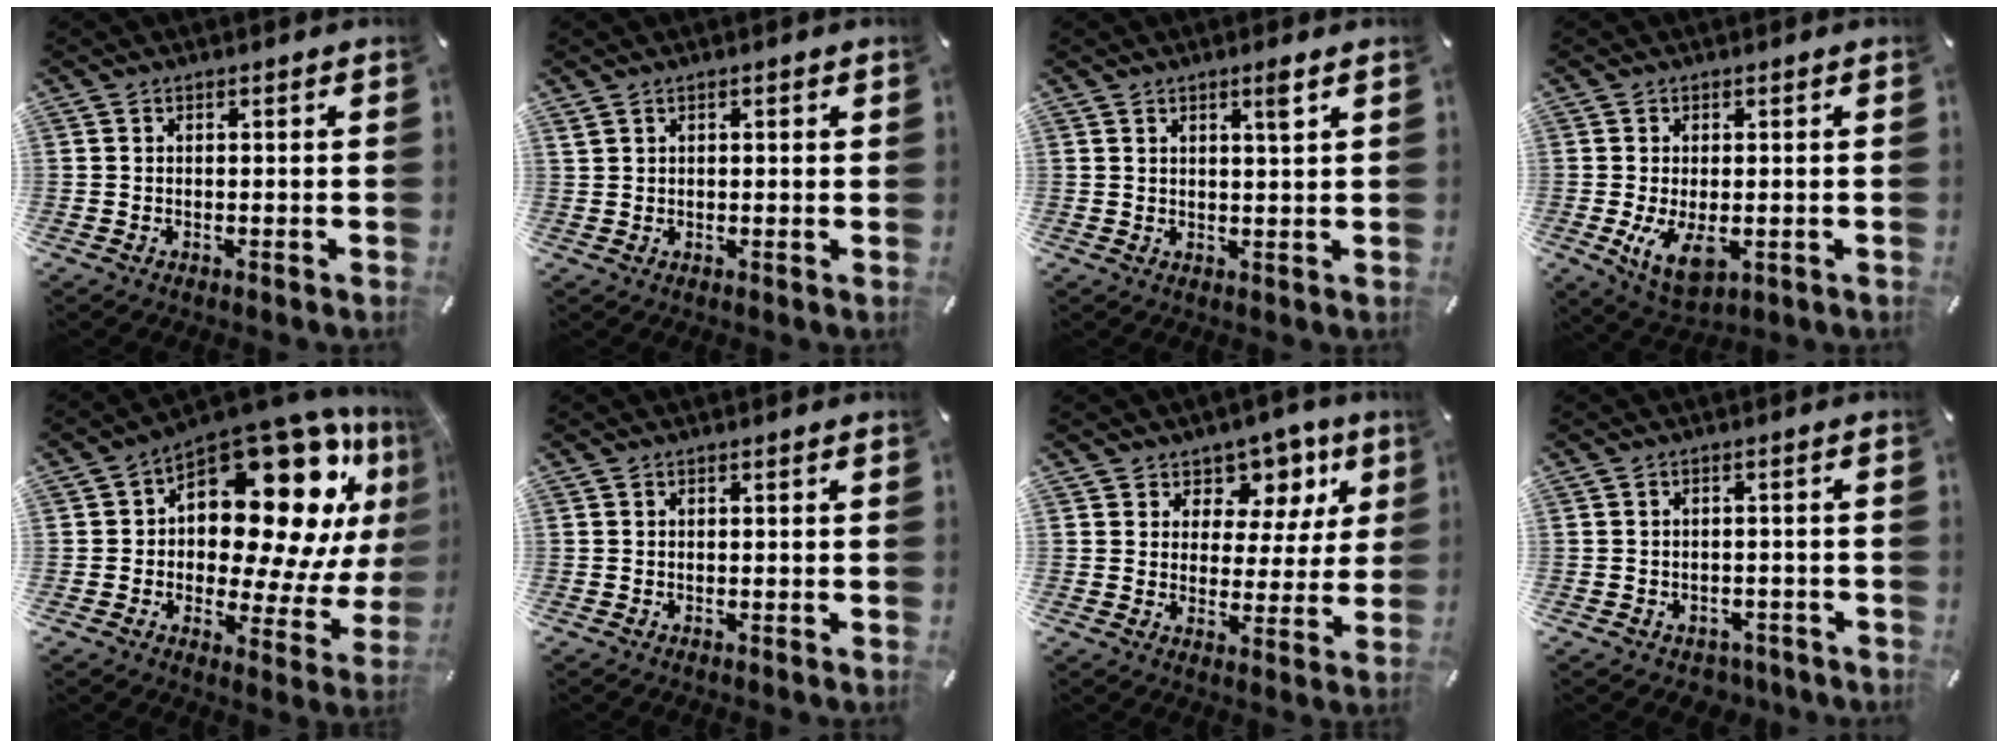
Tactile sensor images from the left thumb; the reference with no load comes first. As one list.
[{"total": 1.3, "force": [0.8, 0.9, 0.5], "torque": [-0.010, 0.002, 0.015]}, {"total": 3.2, "force": [2.0, 0.2, 2.5], "torque": [-0.044, -0.003, 0.031]}, {"total": 7.3, "force": [-1.1, 4.2, 5.8], "torque": [-0.105, -0.013, -0.021]}, {"total": 23.3, "force": [10.8, 11.6, 17.0], "torque": [-0.236, -0.099, 0.180]}, {"total": 0.0}, {"total": 8.7, "force": [5.7, 6.0, 2.6], "torque": [-0.031, -0.047, 0.099]}, {"total": 2.6, "force": [-1.6, 1.9, 0.6], "torque": [-0.012, 0.010, -0.034]}]